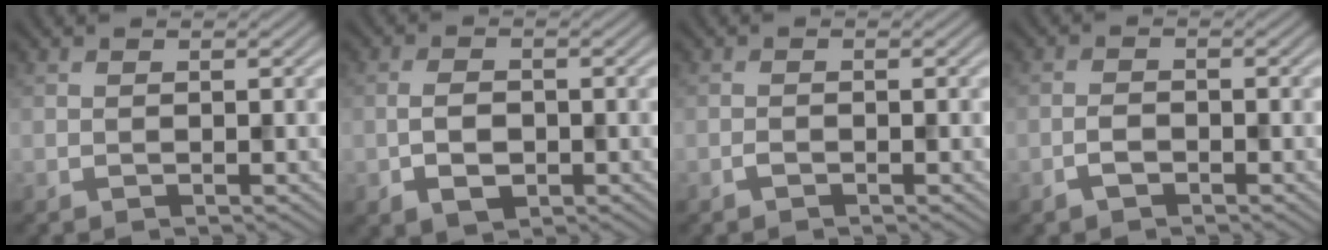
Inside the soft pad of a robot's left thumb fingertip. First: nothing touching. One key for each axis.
{"total": 3.4, "fx": -1.0, "fy": 2.1, "fz": 2.5, "tx": -0.052, "ty": -0.002, "tz": -0.020}
{"total": 0.7, "fx": -0.5, "fy": 0.3, "fz": 0.4, "tx": -0.006, "ty": 0.001, "tz": -0.011}
{"total": 1.8, "fx": -1.2, "fy": 0.9, "fz": 1.1, "tx": -0.021, "ty": 0.003, "tz": -0.025}